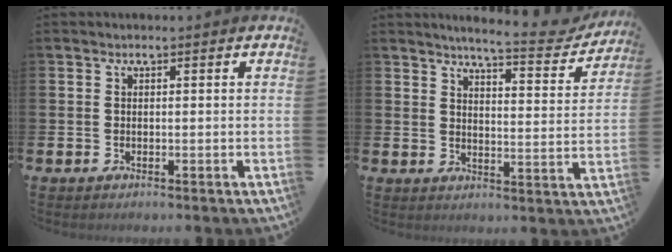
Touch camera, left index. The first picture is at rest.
{"total": 6.1, "force": [5.7, 0.6, 2.1], "torque": [-0.045, -0.043, 0.090]}